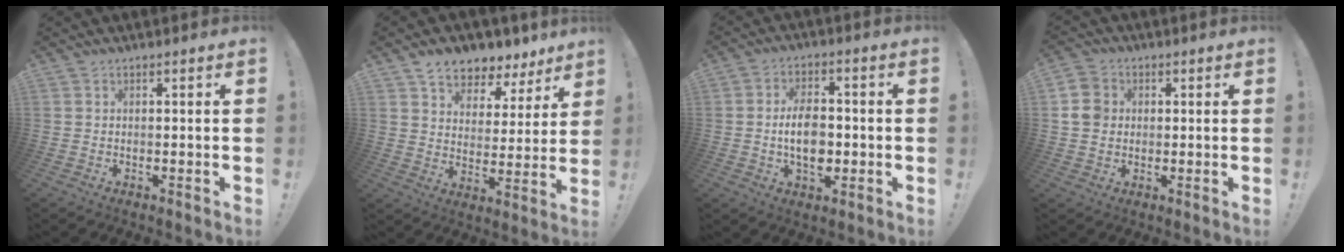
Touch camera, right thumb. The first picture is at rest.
{"total": 8.9, "force": [7.3, 4.5, 2.6], "torque": [-0.043, -0.058, 0.136]}
{"total": 10.0, "force": [-1.2, 6.4, 7.7], "torque": [-0.133, 0.001, -0.021]}
{"total": 6.7, "force": [0.7, 5.9, 3.2], "torque": [-0.057, 0.012, 0.017]}